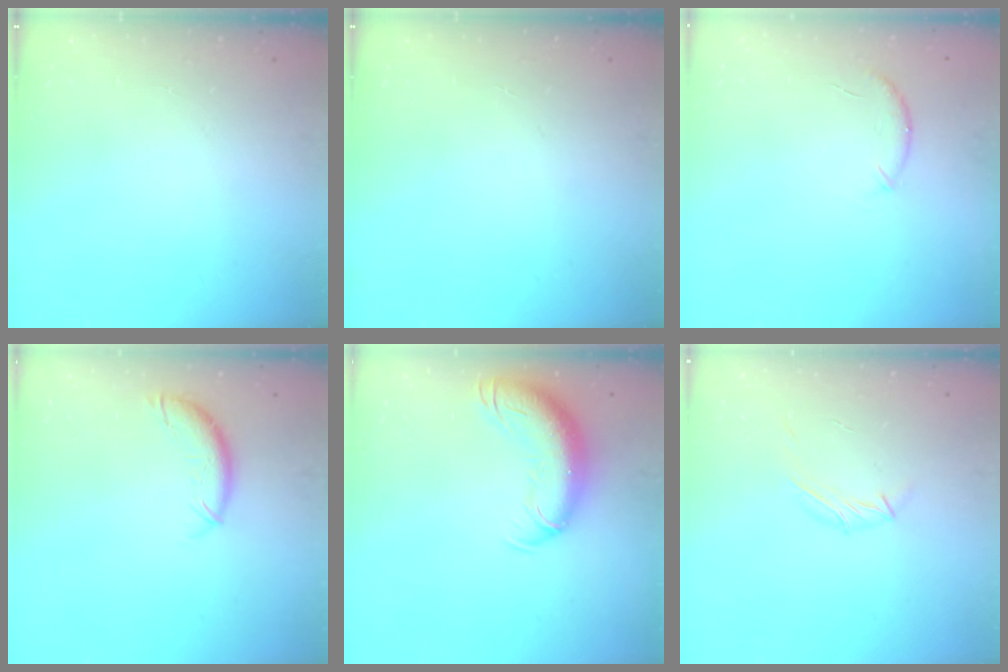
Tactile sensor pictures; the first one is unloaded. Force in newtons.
{"total": 0.0}
{"total": 6.5, "press": 6.5, "slide": 1.0}
{"total": 8.2, "press": 8.2, "slide": 0.7}
{"total": 15.2, "press": 14.8, "slide": 3.6}
{"total": 6.4, "press": 6.3, "slide": 1.4}